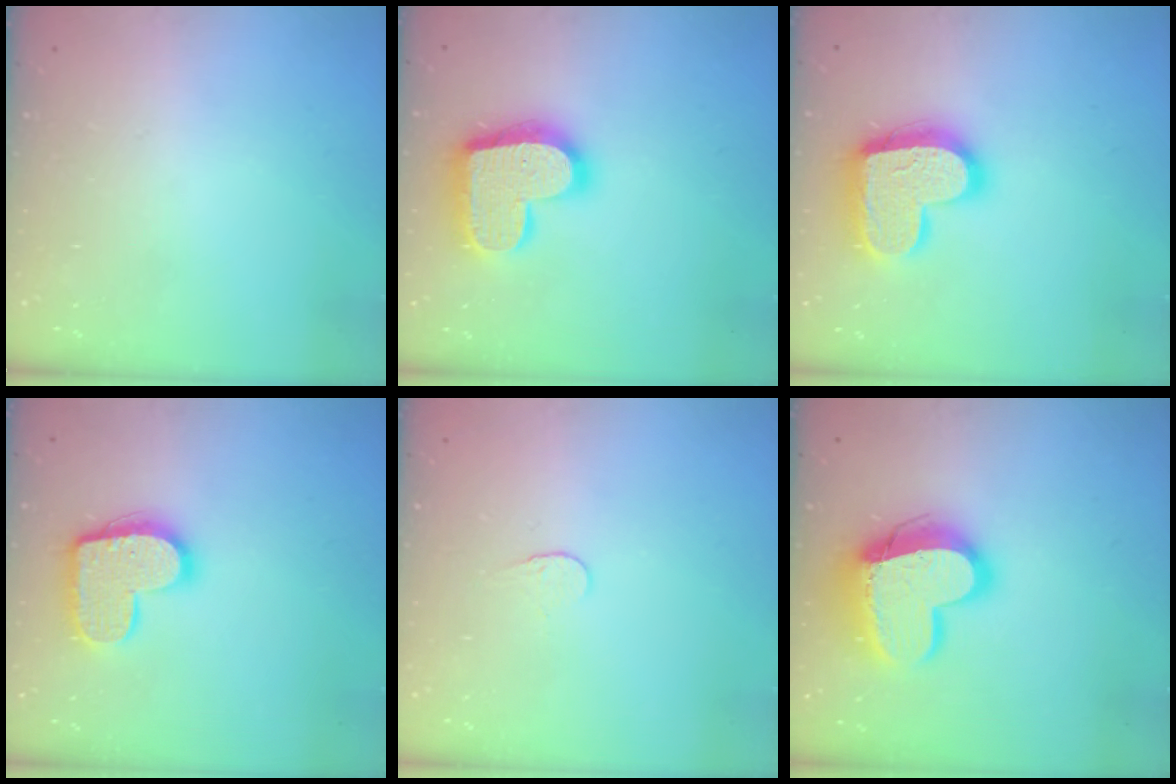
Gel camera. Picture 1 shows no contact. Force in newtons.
{"total": 18.7, "press": 18.7, "slide": 1.2}
{"total": 19.4, "press": 19.3, "slide": 1.4}
{"total": 14.6, "press": 14.6, "slide": 0.8}
{"total": 3.8, "press": 3.8, "slide": 0.3}
{"total": 16.9, "press": 16.8, "slide": 1.5}